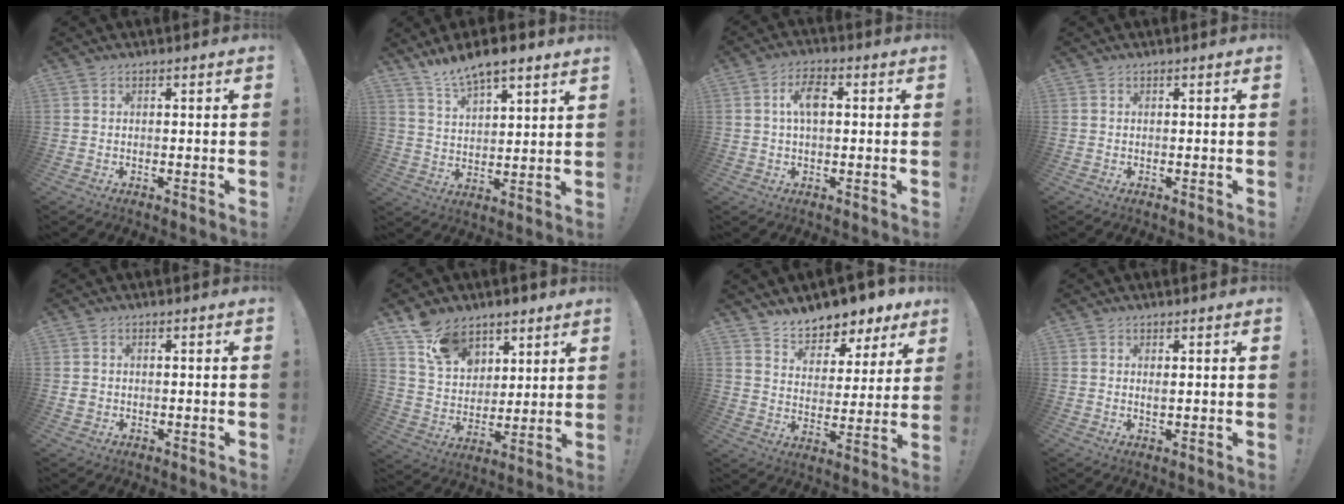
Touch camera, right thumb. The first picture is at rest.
{"total": 9.0, "force": [8.0, 2.0, 3.6], "torque": [-0.068, -0.055, 0.147]}
{"total": 6.1, "force": [1.0, 3.1, 5.2], "torque": [-0.081, 0.007, 0.013]}
{"total": 0.0}
{"total": 1.5, "force": [-0.2, 1.5, 0.5], "torque": [-0.006, 0.005, -0.004]}
{"total": 13.7, "force": [8.7, 9.4, 4.7], "torque": [-0.078, -0.050, 0.172]}
{"total": 8.4, "force": [7.8, 3.1, 1.3], "torque": [-0.026, -0.074, 0.142]}
{"total": 0.9, "force": [0.4, 0.4, 0.7], "torque": [-0.013, -0.001, 0.007]}